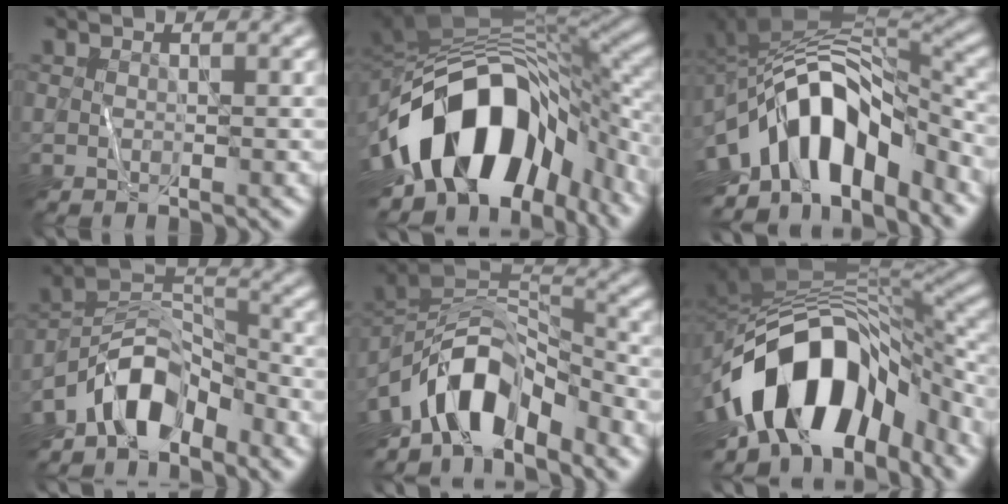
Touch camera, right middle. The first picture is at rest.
{"total": 16.3, "force": [-5.8, 9.6, 11.9], "torque": [-0.206, 0.000, -0.096]}
{"total": 12.5, "force": [-5.9, 6.2, 9.2], "torque": [-0.144, 0.015, -0.103]}
{"total": 6.6, "force": [-4.8, 3.1, 3.2], "torque": [-0.039, 0.011, -0.097]}
{"total": 9.0, "force": [-6.2, 3.9, 5.2], "torque": [-0.076, 0.012, -0.123]}
{"total": 14.6, "force": [-6.6, 8.6, 9.8], "torque": [-0.156, 0.006, -0.110]}